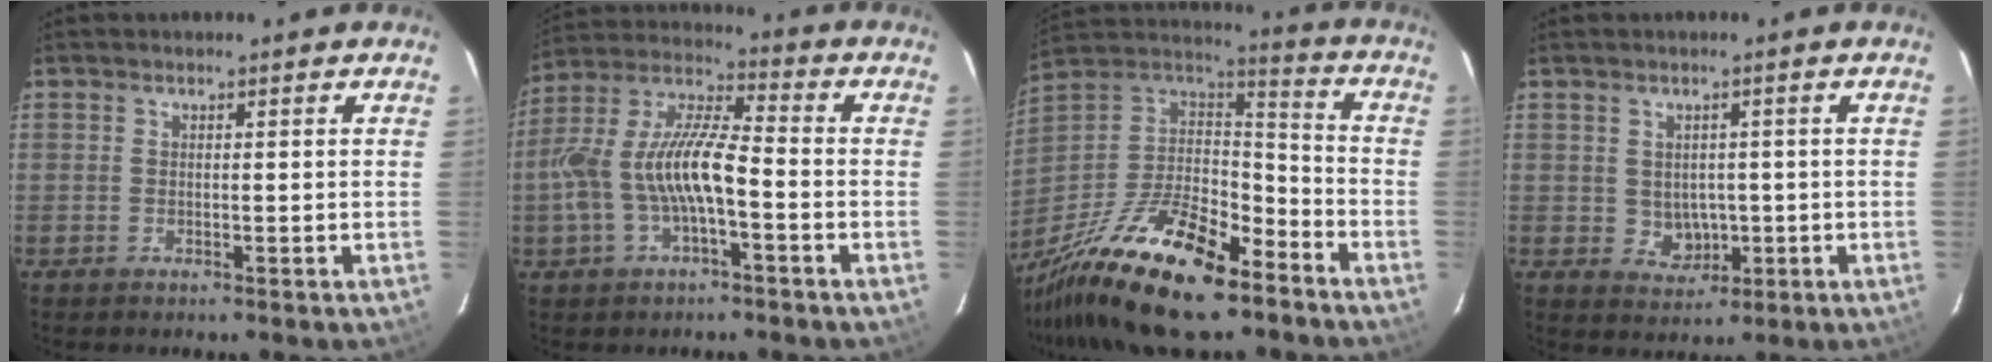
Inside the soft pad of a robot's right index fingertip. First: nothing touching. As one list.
[{"total": 13.4, "force": [-3.5, 4.6, 12.1], "torque": [-0.247, 0.007, -0.064]}, {"total": 26.8, "force": [-17.9, 9.6, 17.5], "torque": [-0.350, -0.026, -0.306]}, {"total": 4.1, "force": [0.0, 3.7, 1.7], "torque": [-0.032, 0.005, 0.014]}]